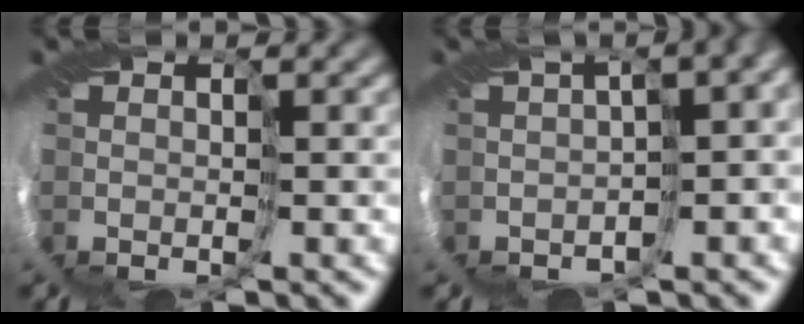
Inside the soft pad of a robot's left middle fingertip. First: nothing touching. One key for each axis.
{"total": 11.8, "fx": -1.6, "fy": 5.3, "fz": 10.4, "tx": -0.129, "ty": 0.040, "tz": -0.007}